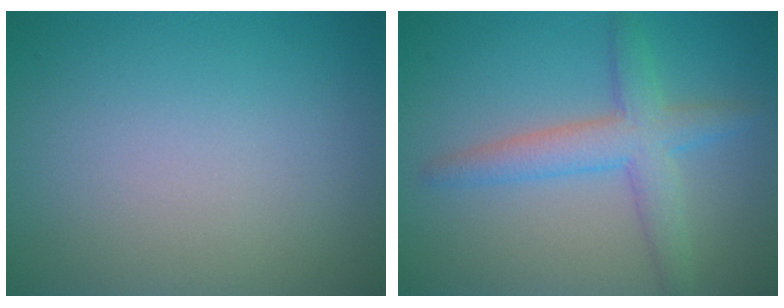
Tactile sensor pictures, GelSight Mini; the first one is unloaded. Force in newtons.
{"total": 4.1, "press": 4.1, "slide": 0.1}